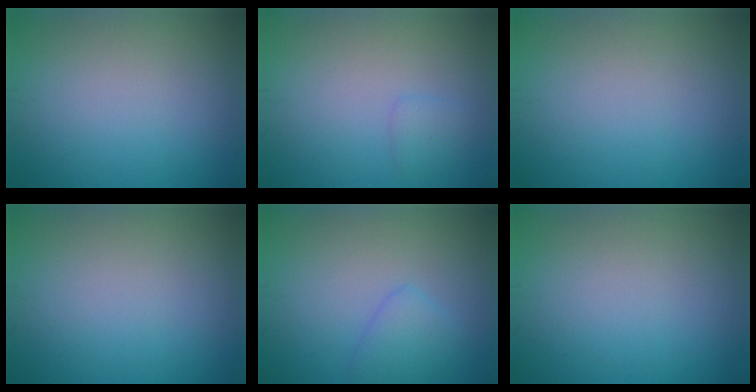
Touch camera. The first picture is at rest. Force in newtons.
{"total": 1.0, "press": 1.0, "slide": 0.1}
{"total": 0.0}
{"total": 0.0}
{"total": 2.0, "press": 2.0, "slide": 0.2}
{"total": 0.0}